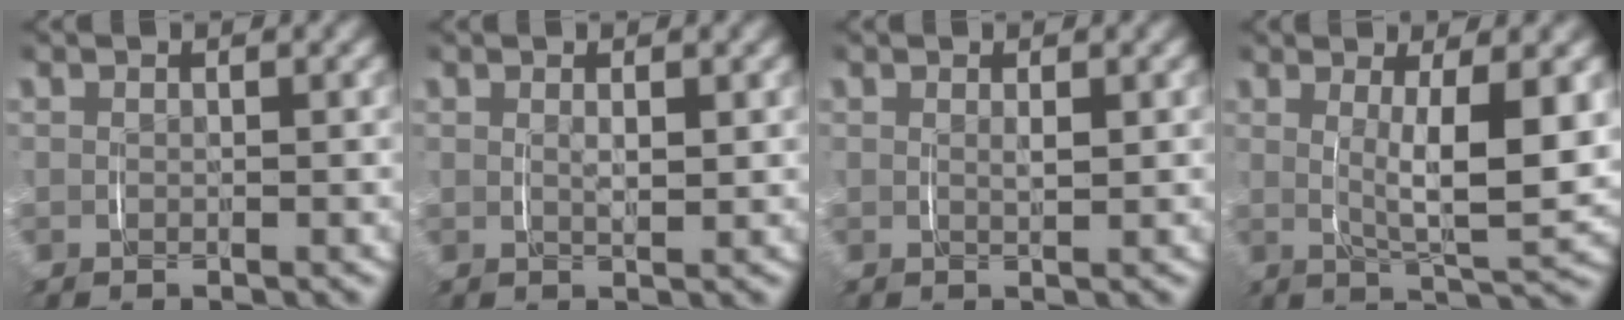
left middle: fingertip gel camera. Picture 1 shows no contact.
{"total": 1.2, "force": [0.6, 0.2, 1.0], "torque": [-0.020, -0.007, 0.014]}
{"total": 0.8, "force": [0.5, -0.1, 0.6], "torque": [-0.012, -0.005, 0.011]}
{"total": 6.6, "force": [1.1, 1.6, 6.3], "torque": [-0.096, -0.013, 0.024]}